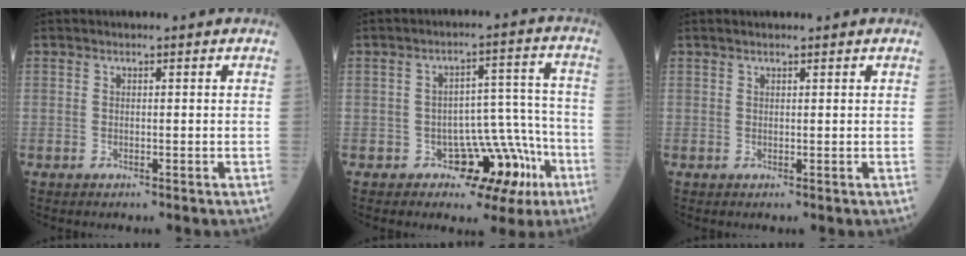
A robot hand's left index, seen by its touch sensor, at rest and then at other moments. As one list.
[{"total": 8.9, "force": [-4.8, 5.8, 4.8], "torque": [-0.034, 0.041, -0.056]}, {"total": 0.9, "force": [0.7, 0.2, 0.5], "torque": [-0.015, 0.010, 0.014]}]